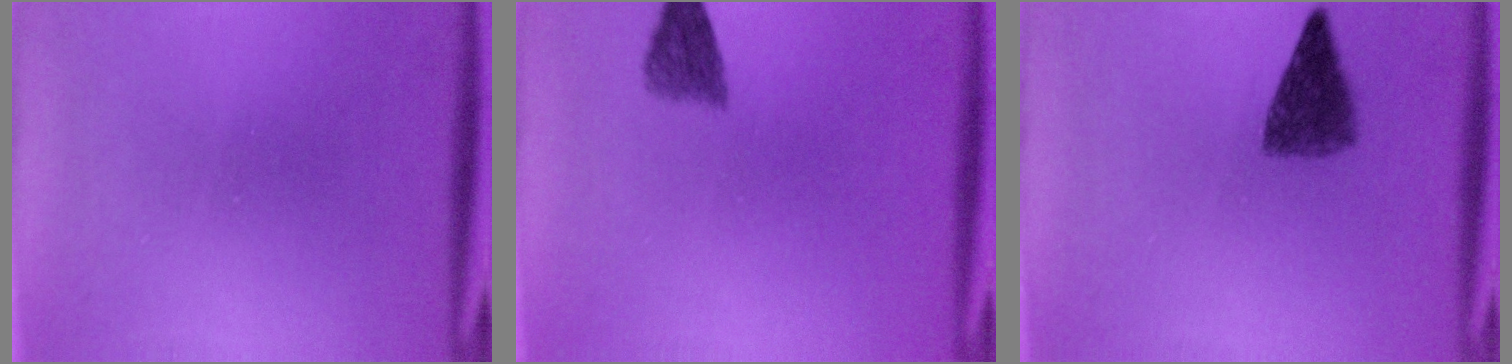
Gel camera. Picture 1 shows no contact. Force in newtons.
{"total": 2.9}
{"total": 4.9}